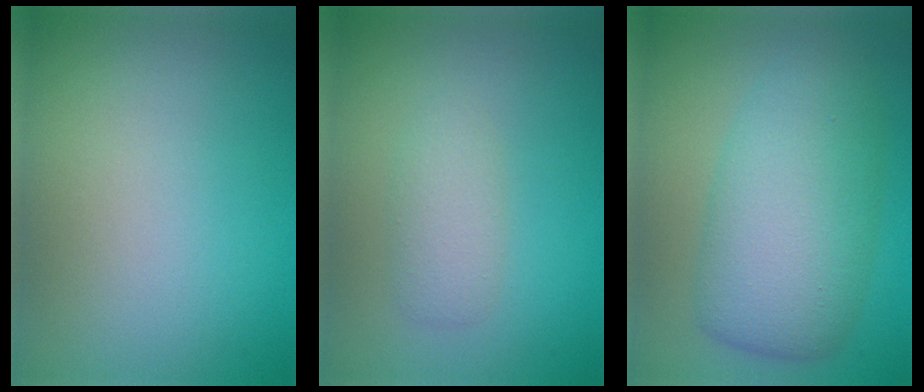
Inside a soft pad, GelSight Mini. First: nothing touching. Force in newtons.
{"total": 2.0, "press": 2.0, "slide": 0.2}
{"total": 7.7, "press": 7.7, "slide": 0.1}